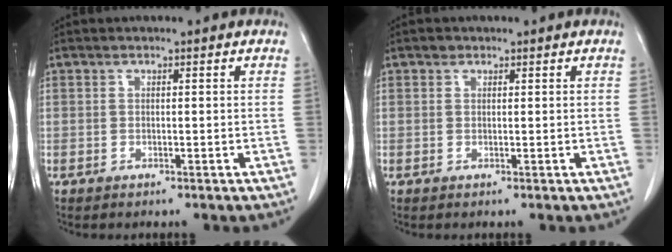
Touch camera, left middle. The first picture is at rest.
{"total": 0.7, "force": [0.5, 0.5, 0.1], "torque": [0.000, 0.003, 0.005]}